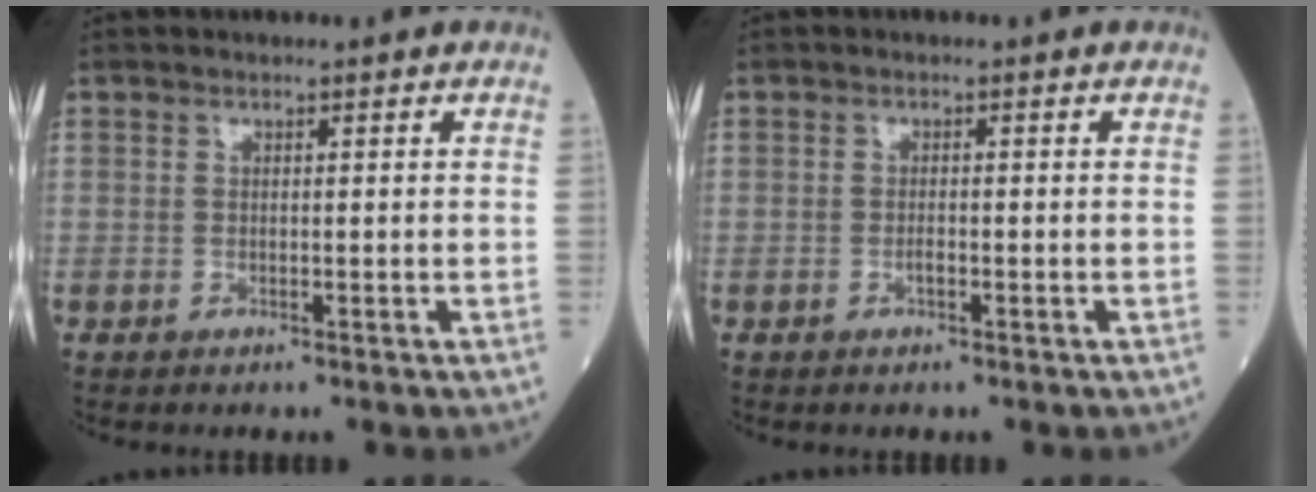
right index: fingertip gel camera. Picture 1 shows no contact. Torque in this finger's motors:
{"motor_torque": [0.05, -0.03, 0.14, 0.04]}